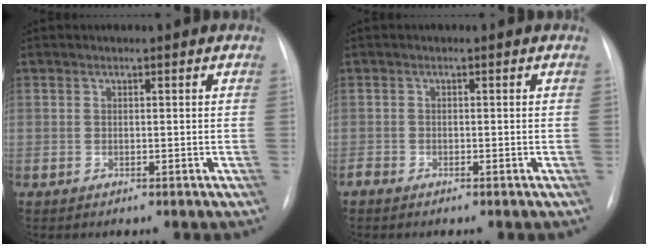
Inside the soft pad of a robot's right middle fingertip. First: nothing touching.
{"total": 0.8, "force": [-0.8, 0.3, 0.2], "torque": [-0.006, 0.000, -0.016]}